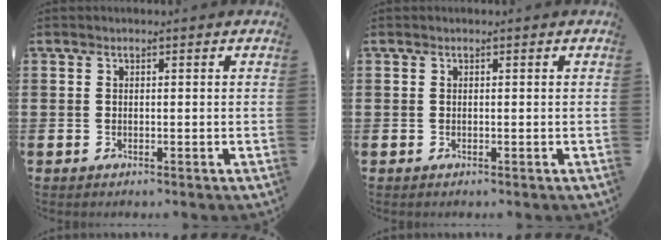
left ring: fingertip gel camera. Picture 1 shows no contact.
{"total": 0.0}